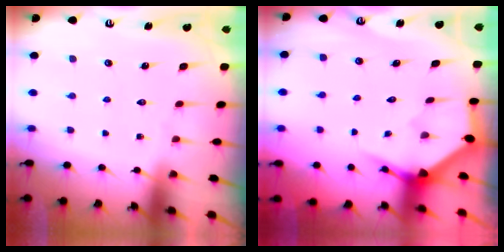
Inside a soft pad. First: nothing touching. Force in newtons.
{"total": 3.6, "press": 3.6, "slide": 0.1}